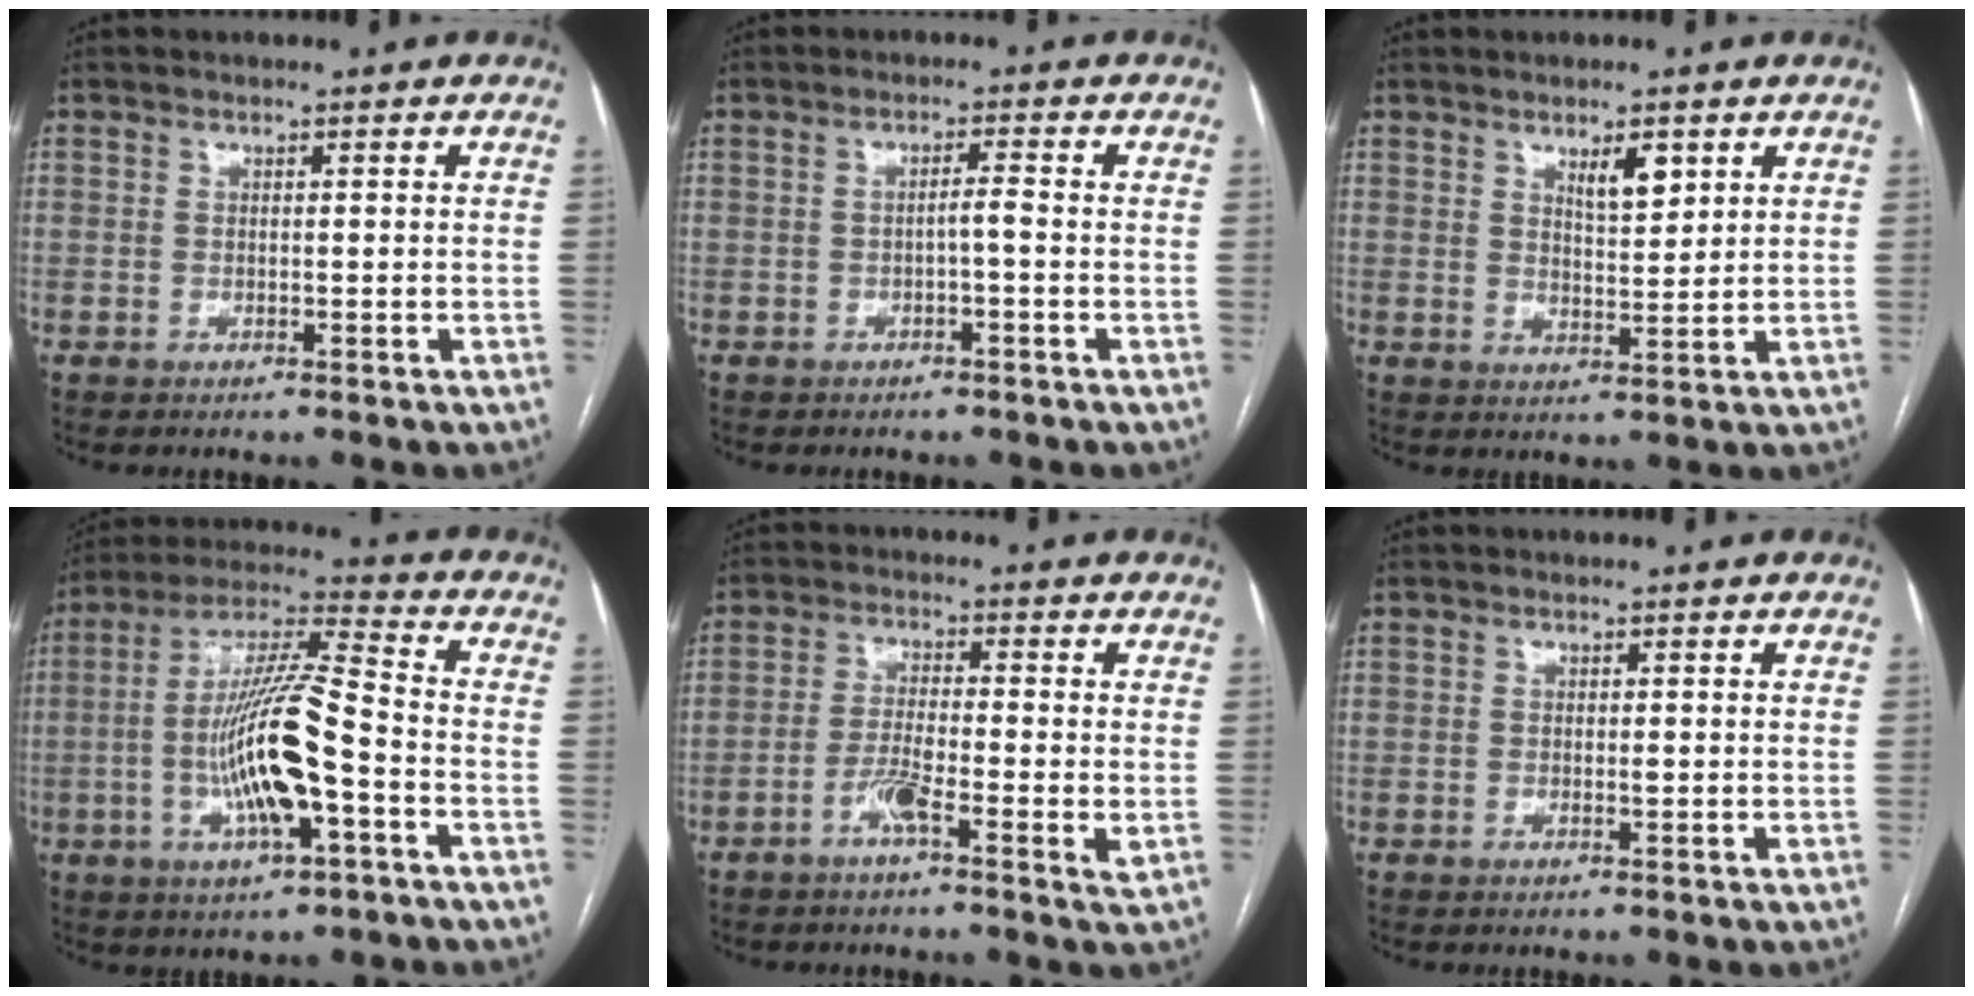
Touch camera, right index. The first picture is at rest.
{"total": 1.7, "force": [-0.5, 0.0, 1.6], "torque": [-0.025, 0.003, -0.009]}
{"total": 4.1, "force": [2.4, 1.2, 3.2], "torque": [-0.055, -0.003, 0.043]}
{"total": 15.2, "force": [-3.6, 2.0, 14.6], "torque": [-0.284, 0.003, -0.063]}
{"total": 5.6, "force": [-2.1, 0.3, 5.2], "torque": [-0.097, -0.003, -0.040]}
{"total": 0.7, "force": [-0.1, 0.1, 0.7], "torque": [-0.013, -0.002, -0.001]}